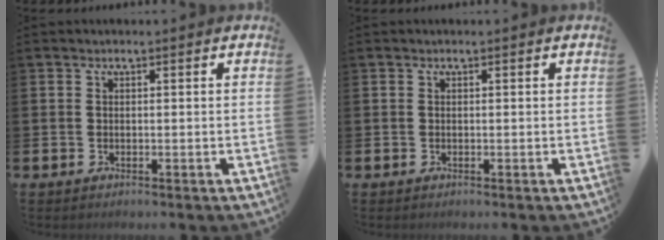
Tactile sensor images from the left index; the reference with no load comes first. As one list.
[{"total": 0.0}]